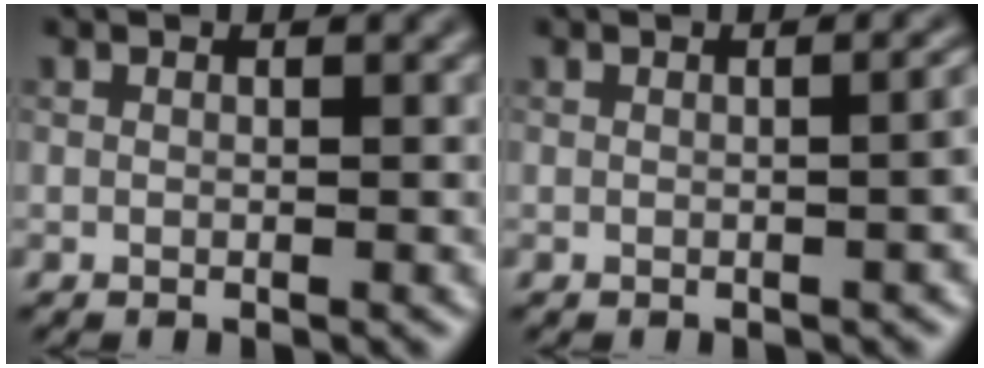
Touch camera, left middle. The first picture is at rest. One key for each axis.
{"total": 2.8, "fx": -0.3, "fy": 1.2, "fz": 2.5, "tx": -0.015, "ty": 0.007, "tz": 0.000}